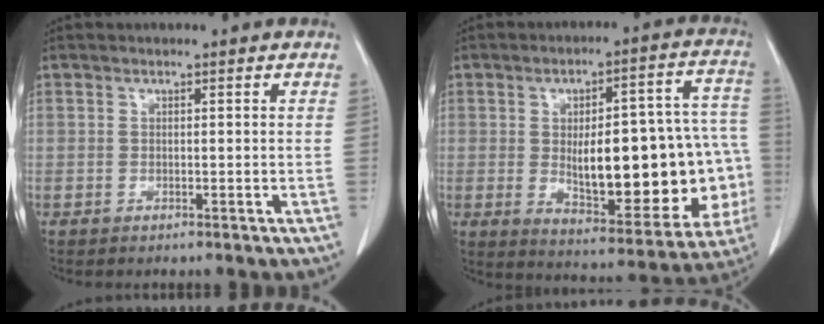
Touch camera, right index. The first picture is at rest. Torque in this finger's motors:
{"motor_torque": [1.94, -0.20, 0.96, 0.18]}